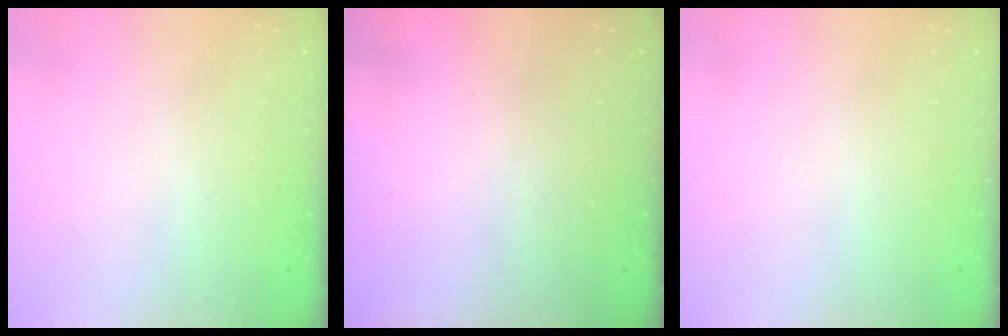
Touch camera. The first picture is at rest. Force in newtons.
{"total": 3.0, "press": 3.0, "slide": 0.3}
{"total": 0.0}